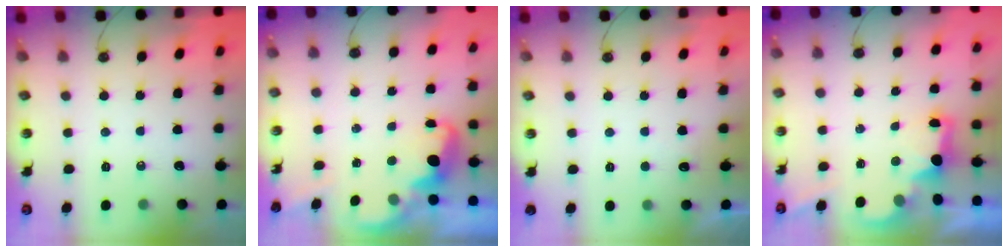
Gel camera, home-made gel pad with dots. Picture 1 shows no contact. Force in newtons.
{"total": 2.7, "press": 2.6, "slide": 0.8}
{"total": 2.7, "press": 2.5, "slide": 1.0}
{"total": 2.5, "press": 2.3, "slide": 0.8}